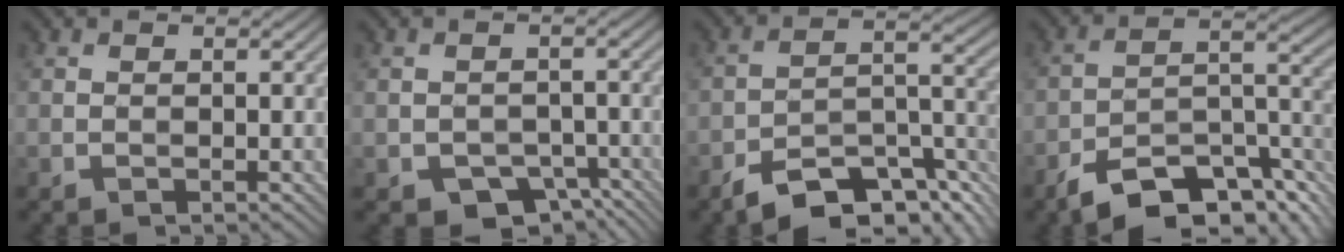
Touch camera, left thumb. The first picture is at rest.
{"total": 5.9, "force": [-3.6, 3.8, 2.8], "torque": [-0.043, -0.011, -0.050]}
{"total": 11.2, "force": [-8.0, 3.9, 6.8], "torque": [-0.099, -0.002, -0.143]}
{"total": 12.6, "force": [-9.0, 4.3, 7.7], "torque": [-0.116, -0.004, -0.157]}